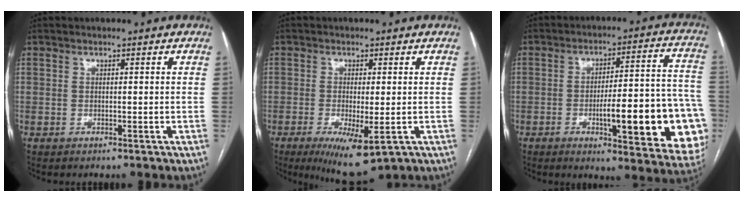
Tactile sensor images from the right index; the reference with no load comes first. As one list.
[{"total": 8.1, "force": [-3.3, 1.9, 7.1], "torque": [-0.113, -0.021, -0.044]}, {"total": 21.5, "force": [-5.7, 4.2, 20.3], "torque": [-0.185, 0.021, -0.060]}]